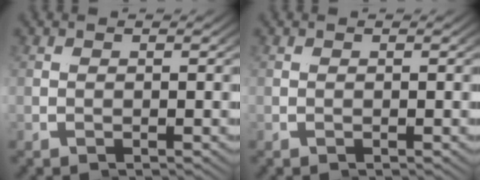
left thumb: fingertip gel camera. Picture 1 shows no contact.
{"total": 0.0}